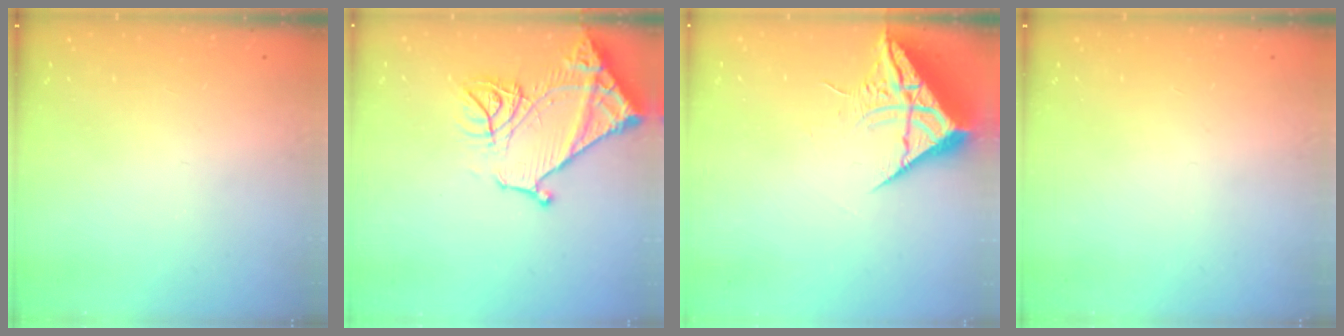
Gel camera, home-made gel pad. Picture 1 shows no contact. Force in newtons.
{"total": 15.8, "press": 15.7, "slide": 1.5}
{"total": 10.4, "press": 10.4, "slide": 0.8}
{"total": 0.0}